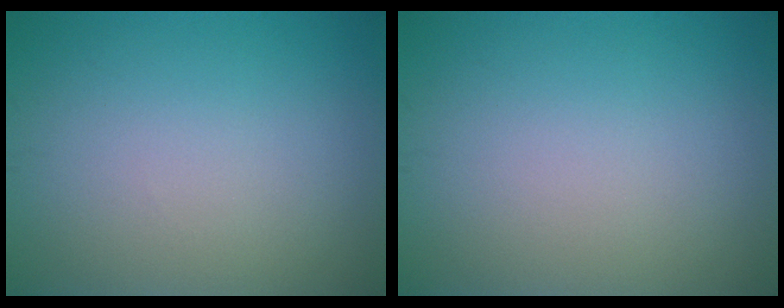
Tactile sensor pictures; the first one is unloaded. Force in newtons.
{"total": 0.0}